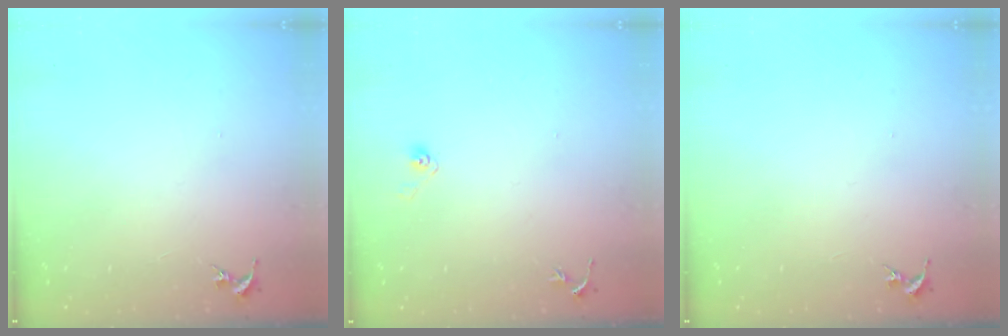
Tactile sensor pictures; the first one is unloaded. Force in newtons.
{"total": 3.6, "press": 2.9, "slide": 2.1}
{"total": 0.0}